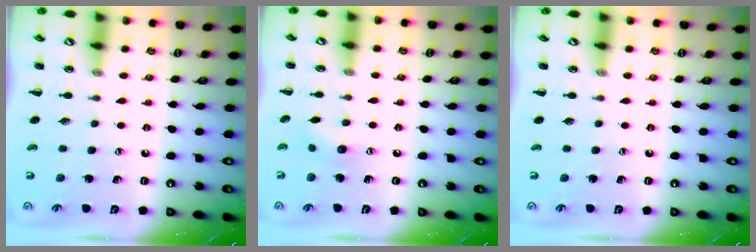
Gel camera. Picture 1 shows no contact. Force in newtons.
{"total": 6.2, "press": 6.1, "slide": 1.3}
{"total": 0.0}